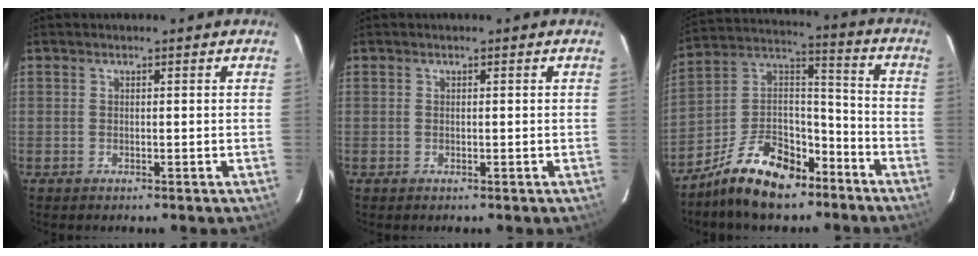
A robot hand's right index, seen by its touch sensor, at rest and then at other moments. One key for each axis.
{"total": 0.0}
{"total": 16.5, "fx": -11.3, "fy": 8.1, "fz": 8.8, "tx": -0.180, "ty": 0.043, "tz": -0.188}